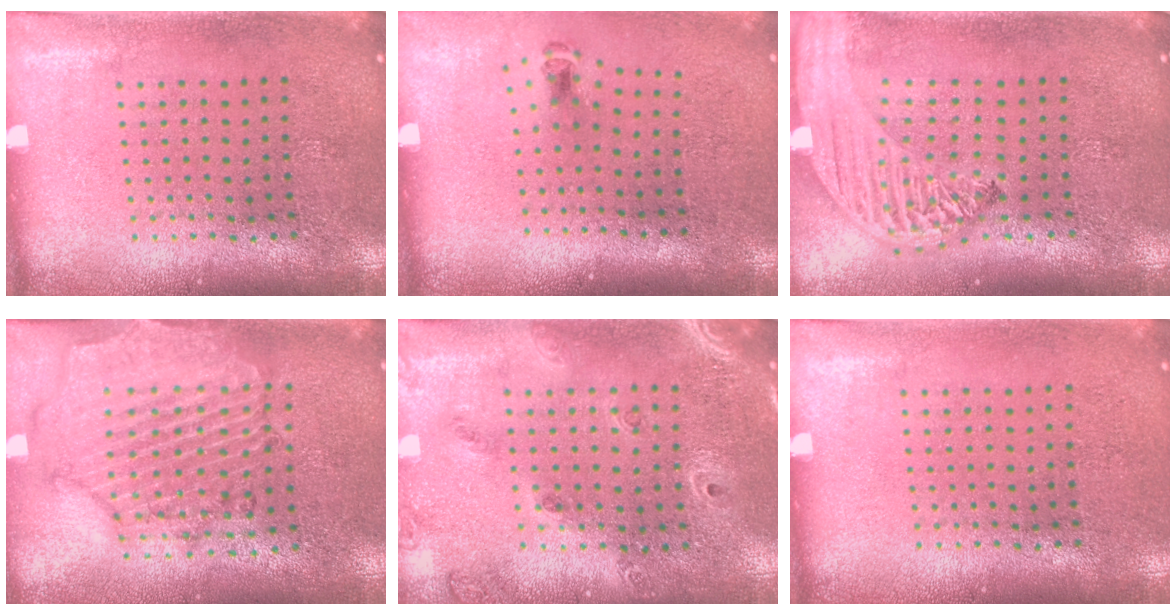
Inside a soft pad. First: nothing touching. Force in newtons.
{"total": 0.6, "press": 0.3, "slide": 0.5}
{"total": 2.8, "press": 2.3, "slide": 1.7}
{"total": 1.7, "press": 1.7, "slide": 0.3}
{"total": 1.5, "press": 1.4, "slide": 0.6}
{"total": 0.0}